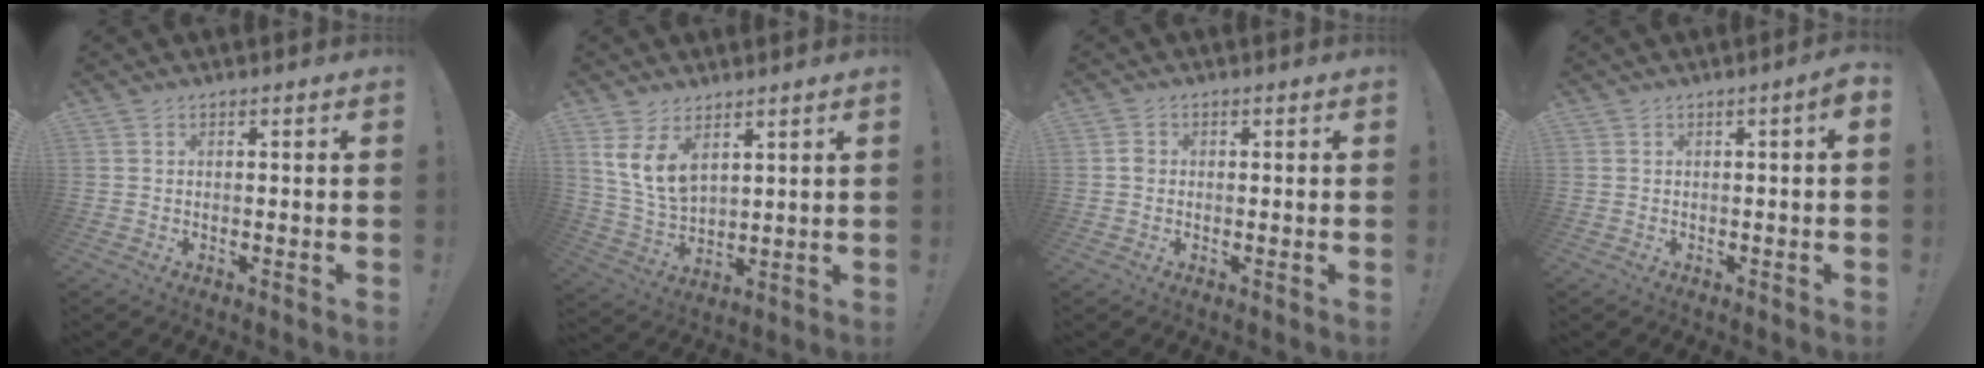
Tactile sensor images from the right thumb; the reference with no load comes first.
{"total": 9.6, "force": [5.5, 5.4, 5.7], "torque": [-0.114, -0.027, 0.110]}
{"total": 1.6, "force": [-0.2, 1.4, 0.7], "torque": [-0.010, 0.005, -0.005]}
{"total": 2.3, "force": [0.0, 0.0, 2.3], "torque": [-0.041, 0.002, -0.002]}